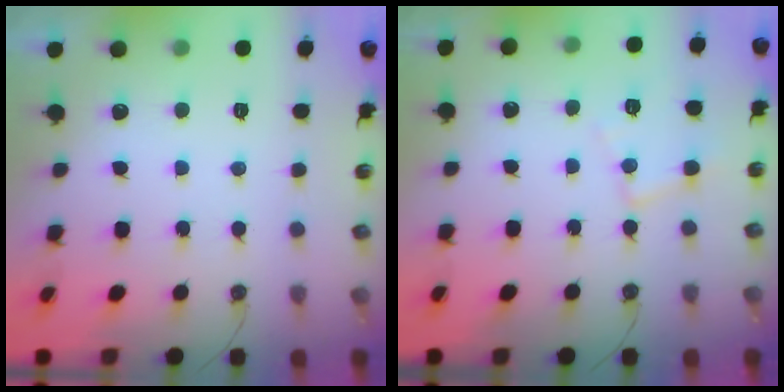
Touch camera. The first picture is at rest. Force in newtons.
{"total": 9.2, "press": 9.2, "slide": 0.7}